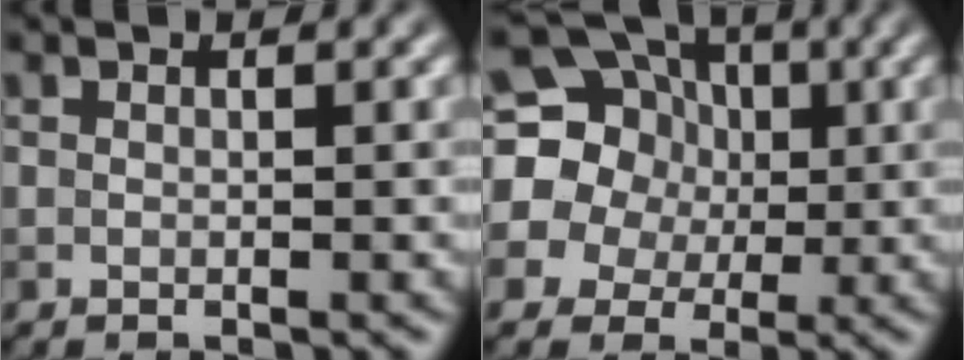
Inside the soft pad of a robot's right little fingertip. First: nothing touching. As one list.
[{"total": 15.6, "force": [4.1, 13.9, 5.7], "torque": [-0.148, 0.043, 0.045]}]